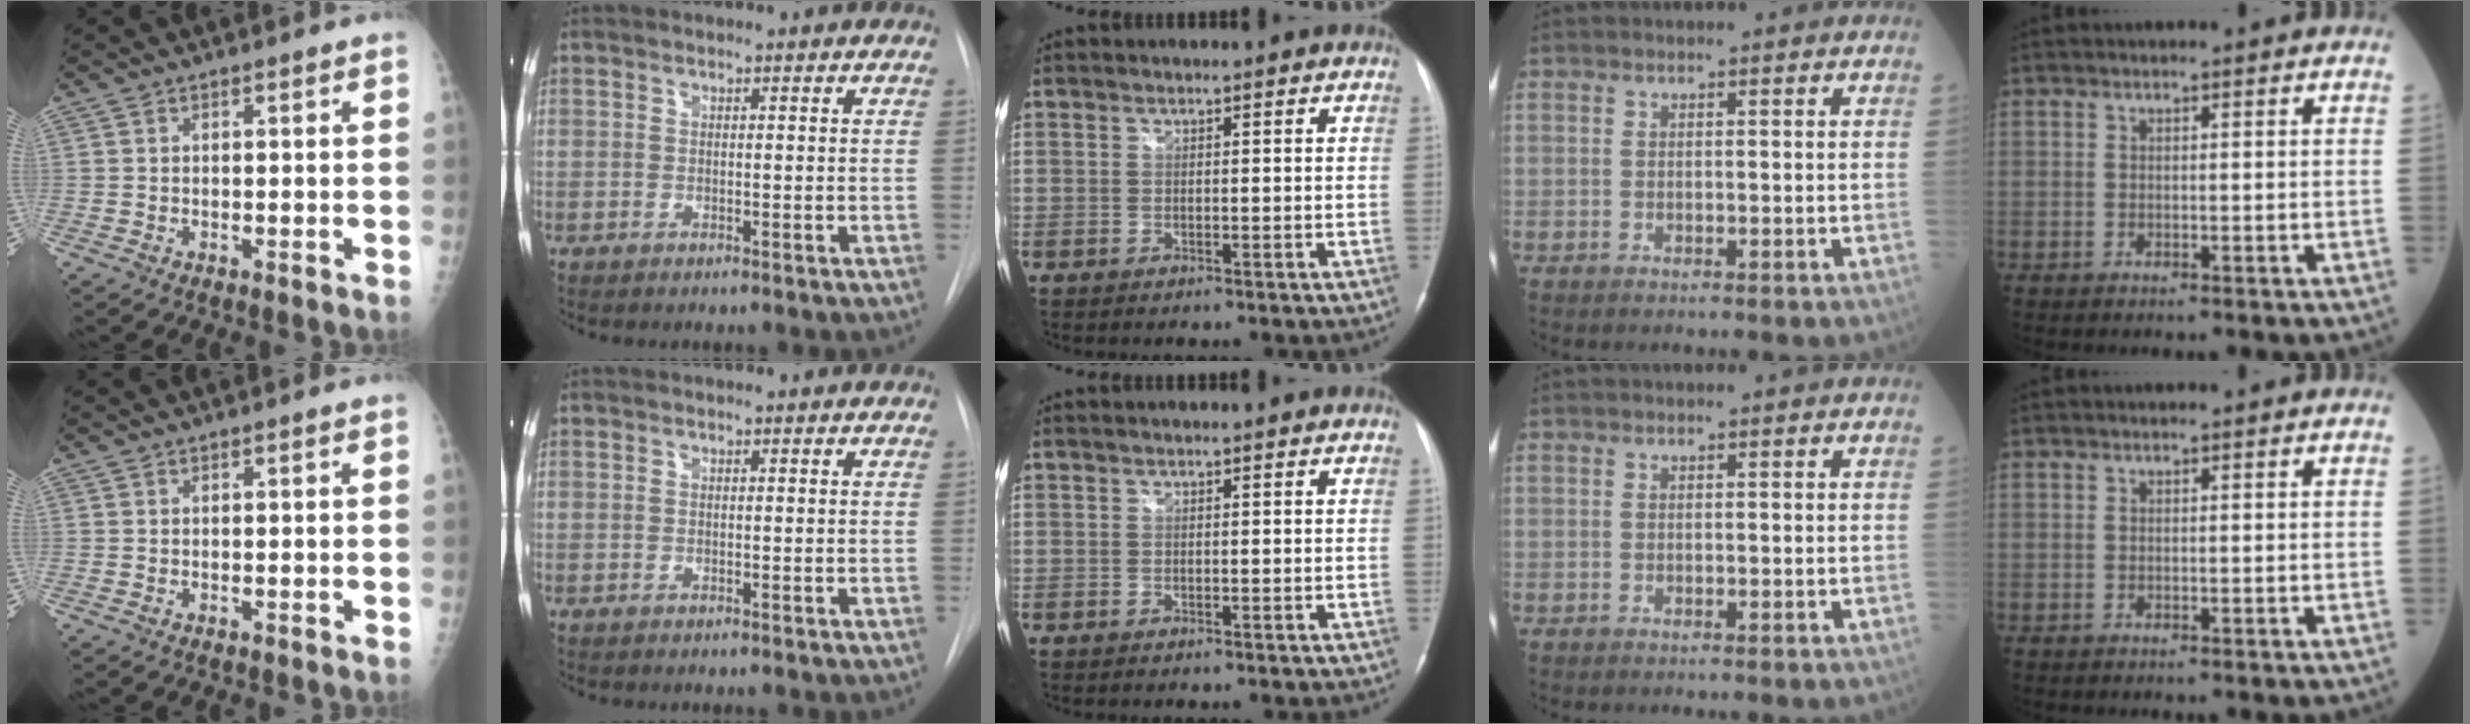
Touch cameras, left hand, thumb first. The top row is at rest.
{}